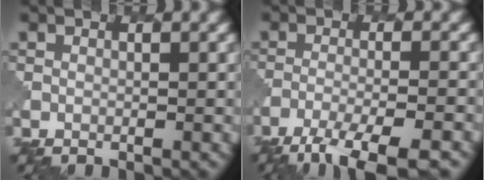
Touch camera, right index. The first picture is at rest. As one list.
[{"total": 7.1, "force": [-5.4, 1.4, 4.4], "torque": [-0.068, -0.014, -0.088]}]